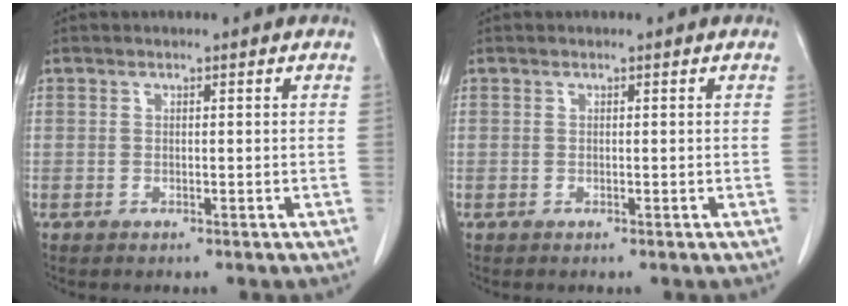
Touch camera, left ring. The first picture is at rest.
{"total": 0.0}